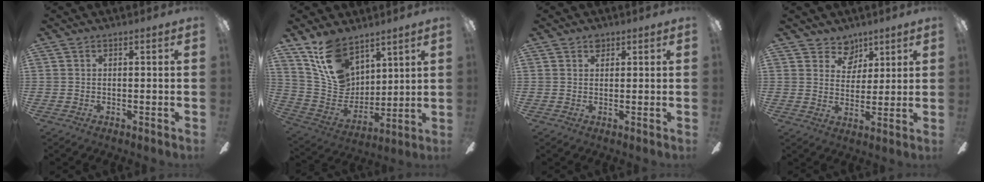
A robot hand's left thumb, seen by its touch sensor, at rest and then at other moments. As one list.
[{"total": 15.1, "force": [9.8, 9.3, 6.6], "torque": [-0.135, -0.045, 0.195]}, {"total": 1.8, "force": [1.2, 1.2, 0.7], "torque": [-0.008, -0.002, 0.021]}, {"total": 6.6, "force": [4.5, 4.7, 1.0], "torque": [-0.012, -0.025, 0.082]}]